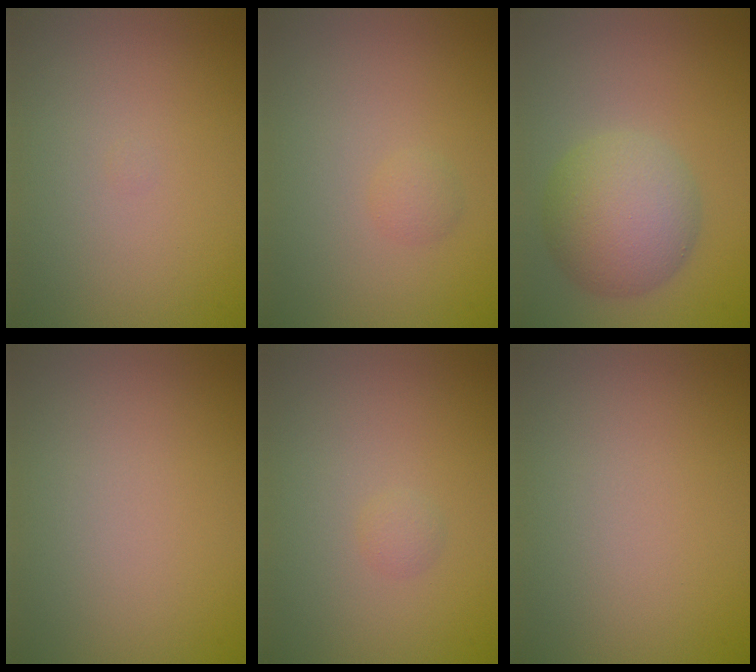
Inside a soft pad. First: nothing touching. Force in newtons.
{"total": 0.9, "press": 0.9, "slide": 0.0}
{"total": 6.2, "press": 6.2, "slide": 0.0}
{"total": 0.0}
{"total": 0.7, "press": 0.7, "slide": 0.0}
{"total": 0.0}